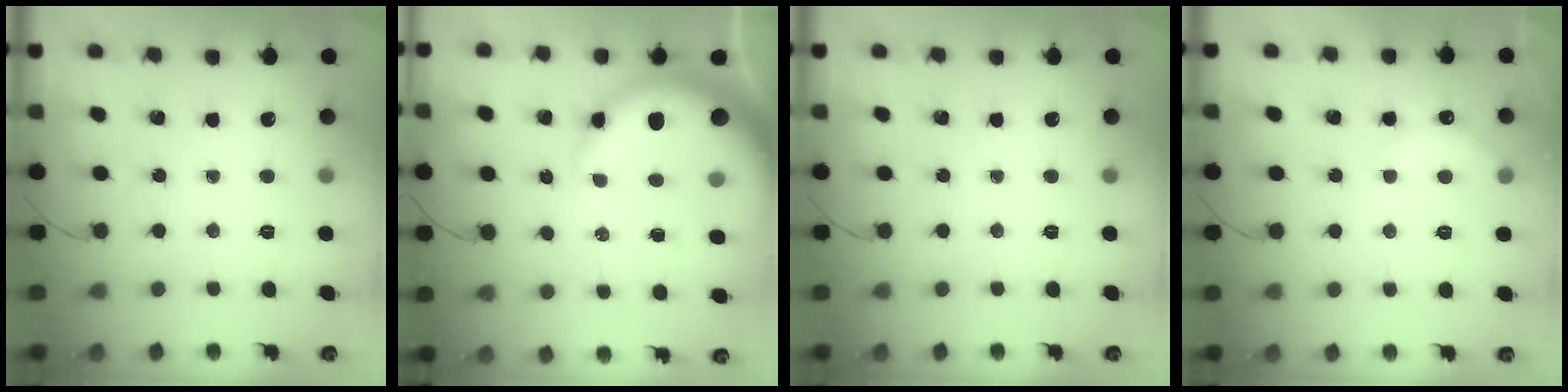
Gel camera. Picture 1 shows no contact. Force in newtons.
{"total": 12.8, "press": 12.5, "slide": 2.7}
{"total": 0.0}
{"total": 7.0, "press": 6.9, "slide": 1.3}